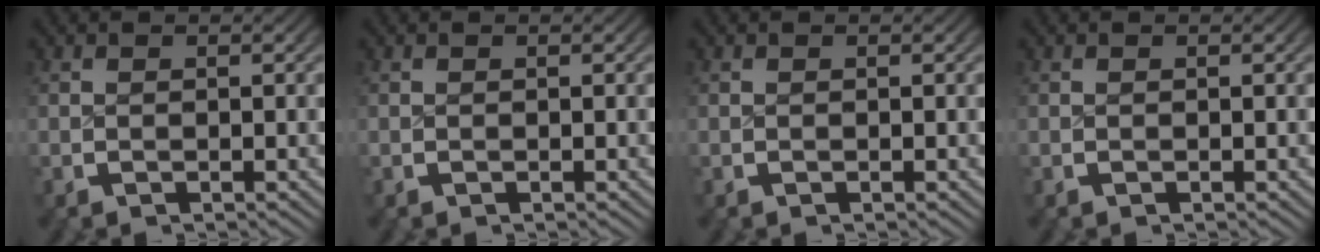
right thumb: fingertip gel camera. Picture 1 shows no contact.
{"total": 0.0}
{"total": 0.0}
{"total": 0.0}